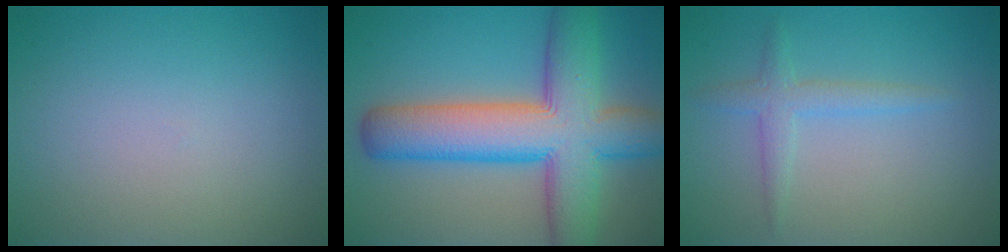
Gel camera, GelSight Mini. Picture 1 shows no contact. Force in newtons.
{"total": 11.6, "press": 11.6, "slide": 0.6}
{"total": 2.1, "press": 2.1, "slide": 0.1}